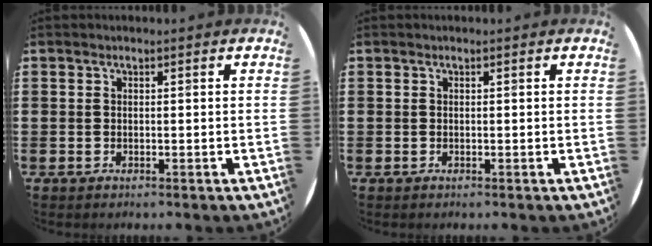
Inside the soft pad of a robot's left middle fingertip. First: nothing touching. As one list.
[{"total": 0.0}]